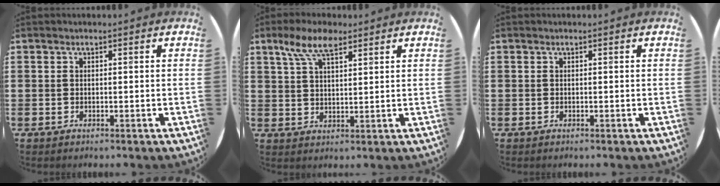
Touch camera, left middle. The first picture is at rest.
{"total": 6.4, "force": [4.2, 2.5, 4.1], "torque": [-0.081, 0.002, 0.073]}
{"total": 0.0}